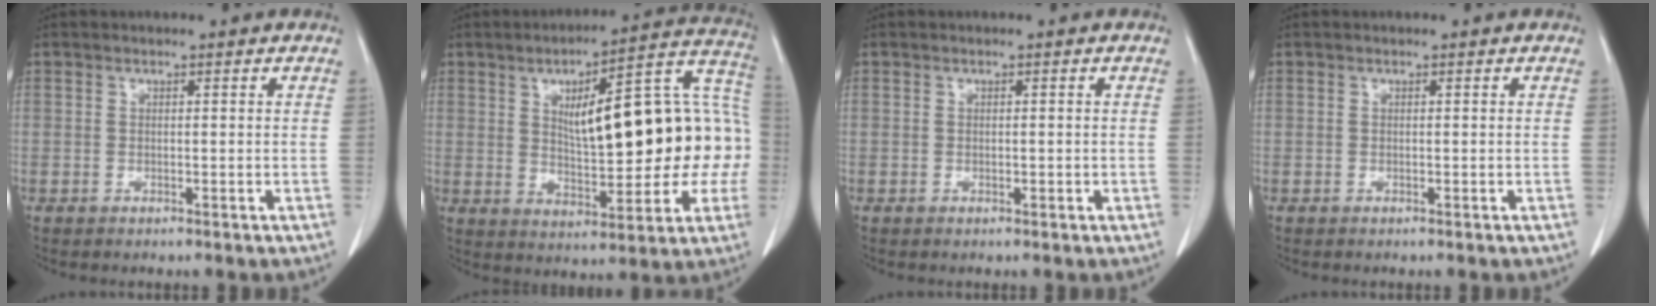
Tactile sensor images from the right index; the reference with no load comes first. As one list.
[{"total": 22.1, "force": [1.7, 6.7, 21.0], "torque": [-0.260, 0.045, 0.030]}, {"total": 0.6, "force": [-0.2, 0.2, 0.6], "torque": [-0.010, 0.000, -0.001]}, {"total": 0.0}]